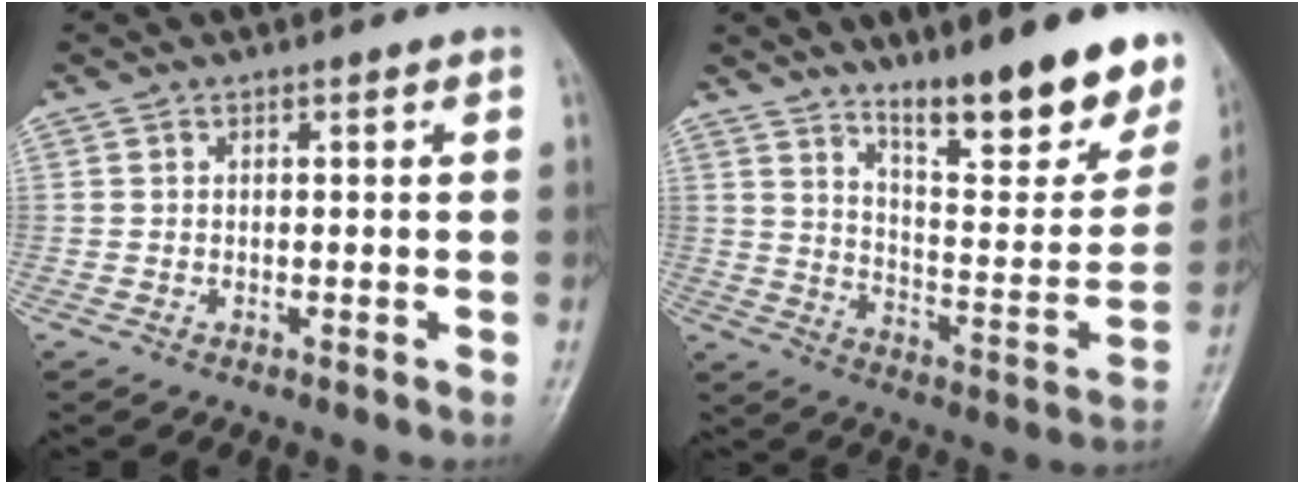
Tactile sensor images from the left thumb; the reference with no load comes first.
{"total": 20.6, "force": [14.4, 5.5, 13.7], "torque": [-0.148, -0.092, 0.222]}